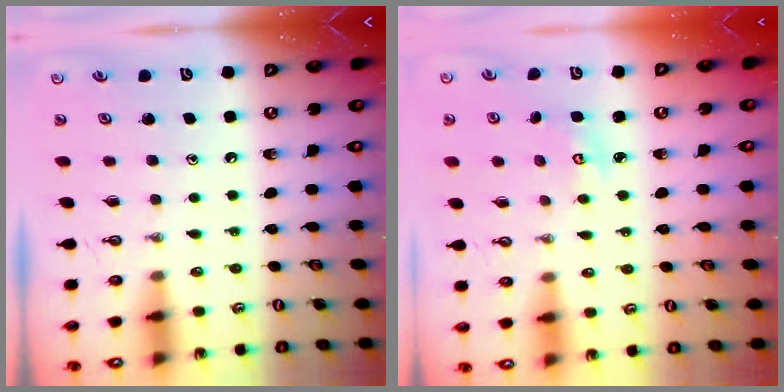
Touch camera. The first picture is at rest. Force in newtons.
{"total": 2.7, "press": 2.7, "slide": 0.4}